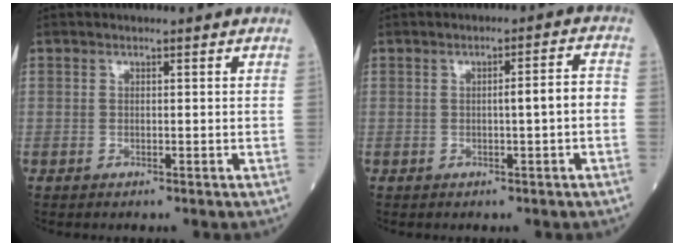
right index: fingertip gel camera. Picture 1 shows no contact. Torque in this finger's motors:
{"motor_torque": [0.53, -0.16, 0.08, 0.07]}